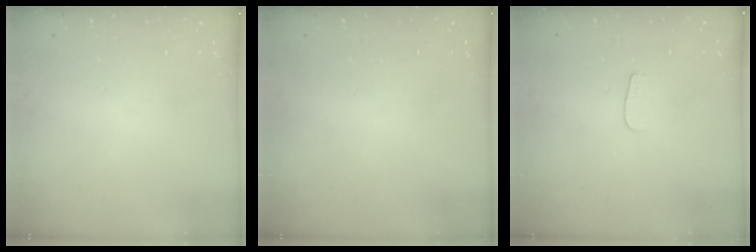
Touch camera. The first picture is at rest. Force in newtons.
{"total": 0.6, "press": 0.6, "slide": 0.2}
{"total": 4.3, "press": 4.3, "slide": 0.5}